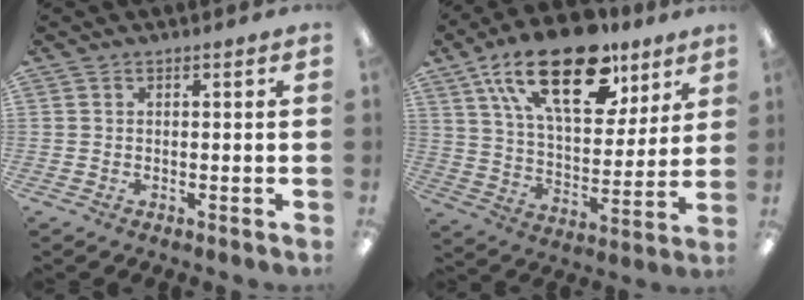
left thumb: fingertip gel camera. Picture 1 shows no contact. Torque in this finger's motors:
{"motor_torque": [0.82, 0.48, 1.89, -0.89, 0.19]}